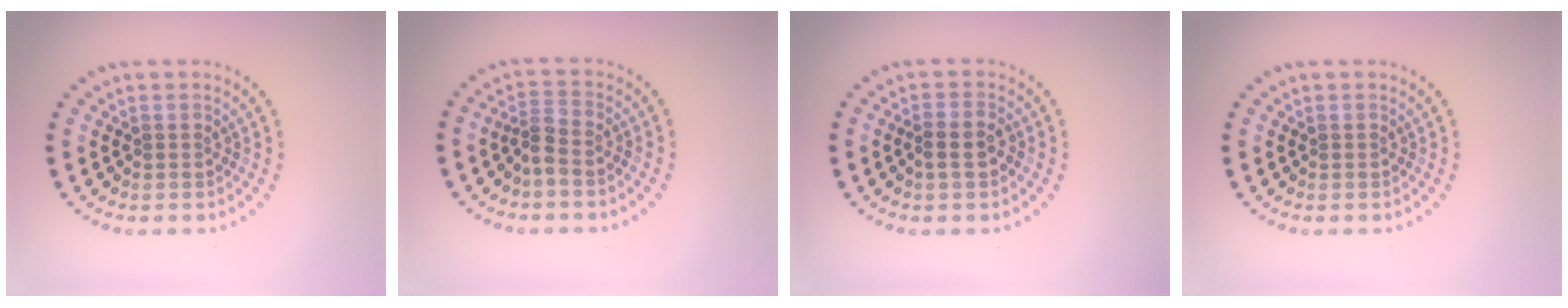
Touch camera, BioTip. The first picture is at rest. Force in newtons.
{"total": 2.0, "press": 1.6, "slide": 1.3}
{"total": 1.9, "press": 1.7, "slide": 0.7}
{"total": 0.0}